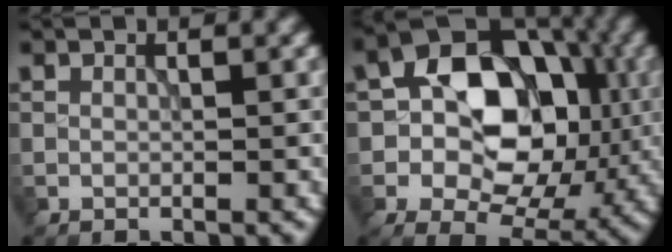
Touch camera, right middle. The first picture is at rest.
{"total": 11.3, "force": [0.3, 8.1, 7.9], "torque": [-0.101, 0.013, -0.011]}